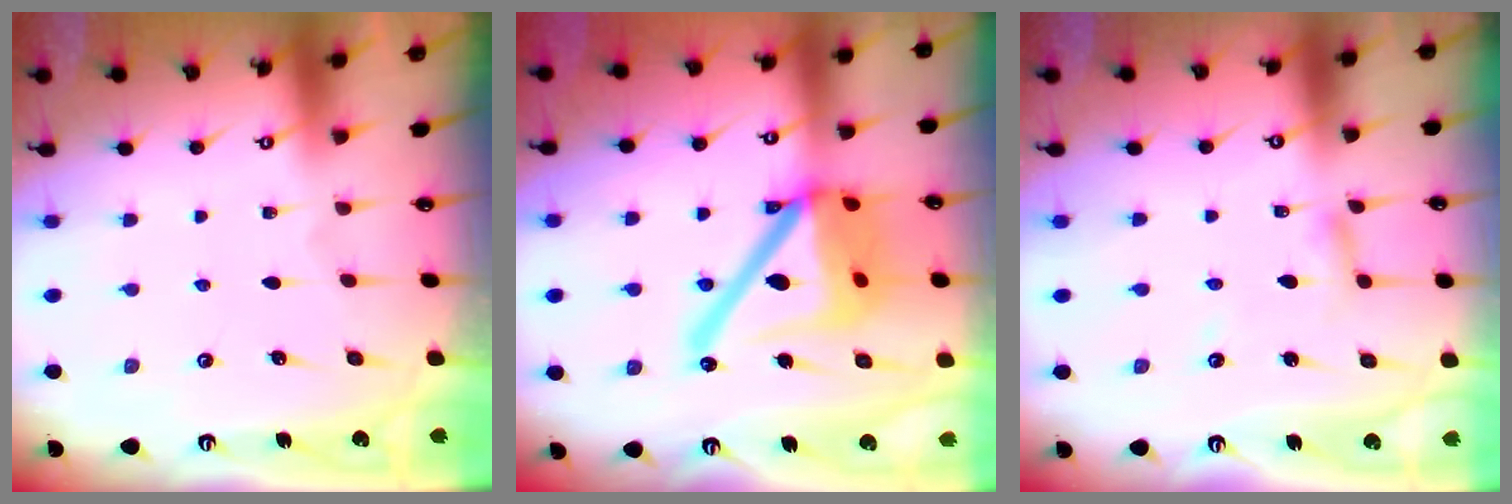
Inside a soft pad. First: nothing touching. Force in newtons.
{"total": 21.7, "press": 21.5, "slide": 2.8}
{"total": 3.4, "press": 3.4, "slide": 0.3}